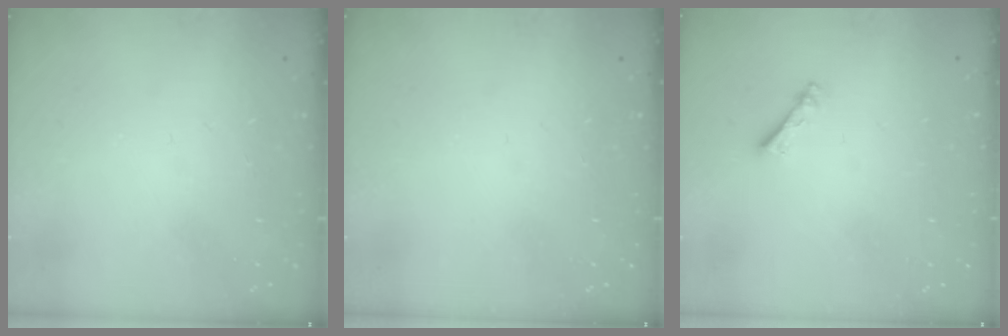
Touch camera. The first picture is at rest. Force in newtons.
{"total": 0.0}
{"total": 2.5, "press": 2.4, "slide": 0.5}